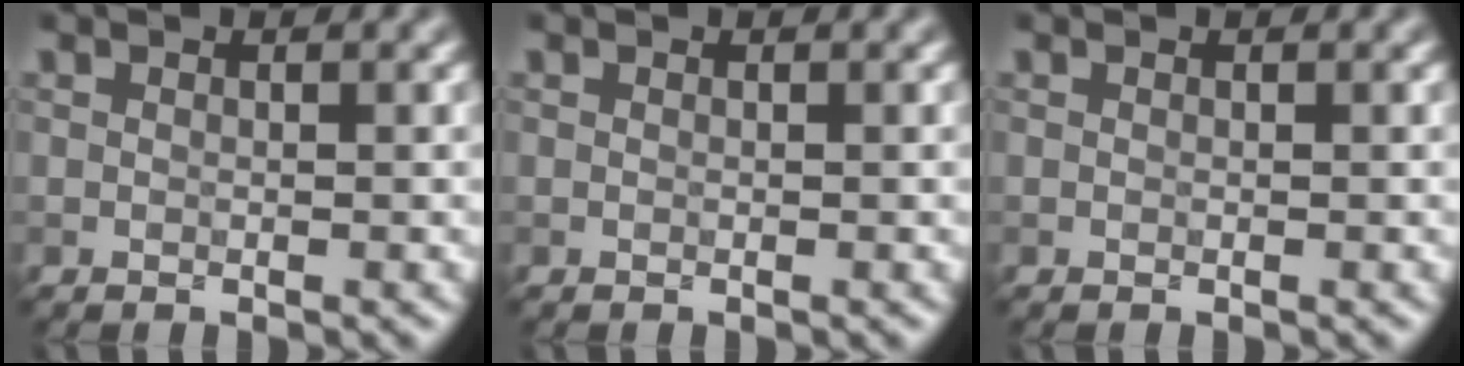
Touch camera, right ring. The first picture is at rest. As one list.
[{"total": 0.0}, {"total": 0.0}]